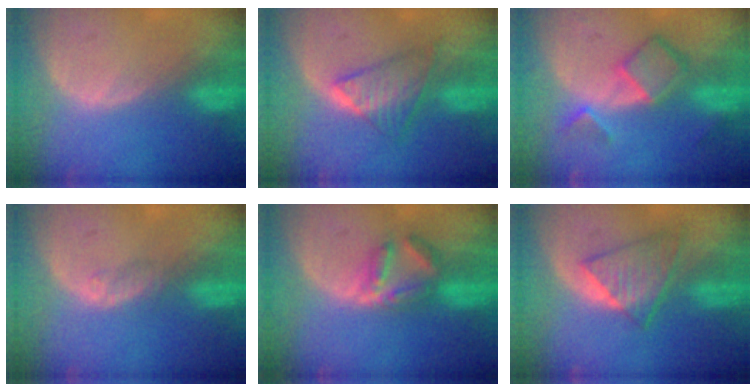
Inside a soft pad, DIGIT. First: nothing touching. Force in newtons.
{"total": 6.0, "press": 6.0, "slide": 0.8}
{"total": 6.9, "press": 6.0, "slide": 3.5}
{"total": 1.5, "press": 1.3, "slide": 0.9}
{"total": 5.1, "press": 5.0, "slide": 1.1}
{"total": 6.0, "press": 5.9, "slide": 0.7}